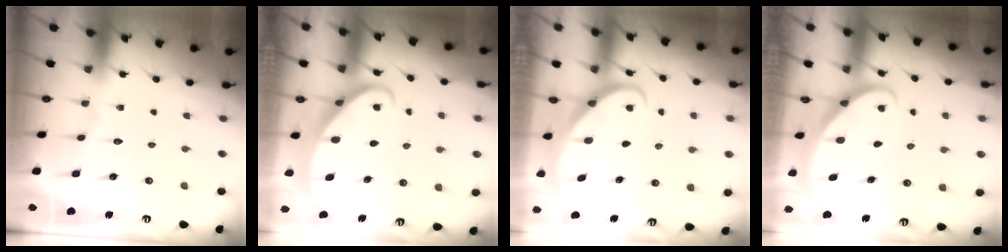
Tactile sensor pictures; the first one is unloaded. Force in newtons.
{"total": 2.2, "press": 2.2, "slide": 0.2}
{"total": 2.2, "press": 2.2, "slide": 0.1}
{"total": 2.0, "press": 2.0, "slide": 0.1}